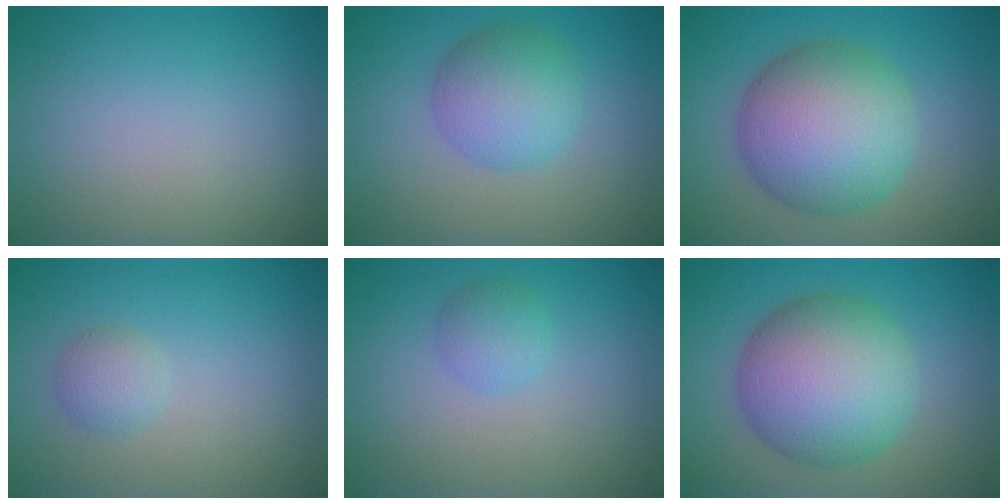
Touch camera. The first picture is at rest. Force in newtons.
{"total": 4.9, "press": 4.8, "slide": 0.0}
{"total": 10.0, "press": 10.0, "slide": 0.1}
{"total": 1.7, "press": 1.7, "slide": 0.1}
{"total": 1.9, "press": 1.9, "slide": 0.1}
{"total": 10.0, "press": 10.0, "slide": 0.1}